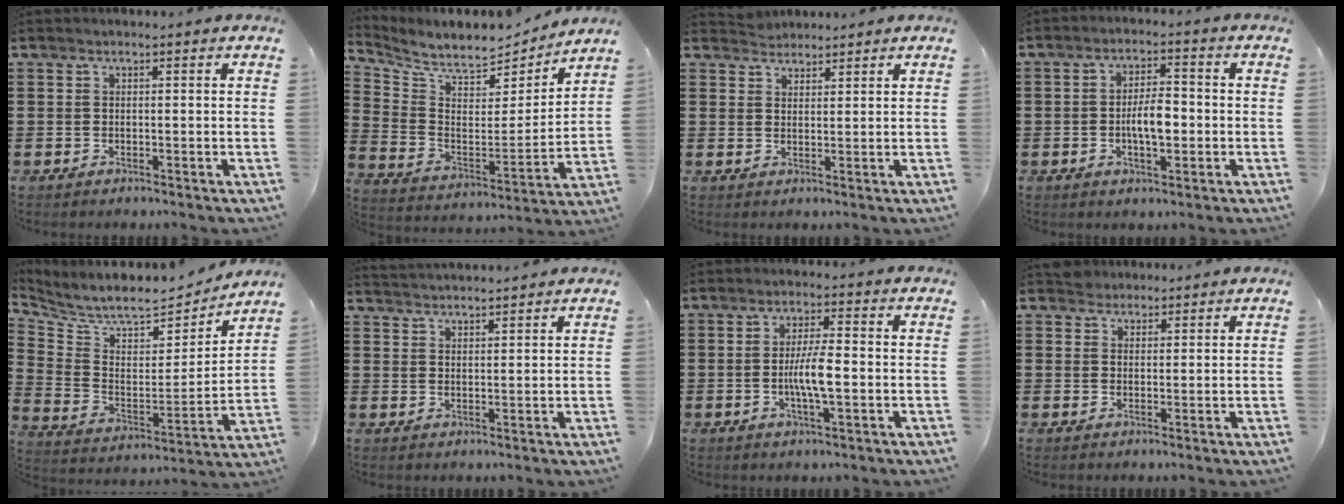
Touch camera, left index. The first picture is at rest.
{"total": 7.5, "force": [7.0, 1.5, 2.1], "torque": [-0.071, -0.057, 0.116]}
{"total": 2.1, "force": [2.0, 0.3, -0.4], "torque": [0.002, 0.004, 0.041]}
{"total": 5.4, "force": [-0.8, 2.1, 4.9], "torque": [-0.087, 0.002, -0.021]}
{"total": 7.0, "force": [6.5, 1.2, 2.2], "torque": [-0.079, -0.051, 0.109]}
{"total": 2.2, "force": [2.2, -0.3, -0.2], "torque": [-0.002, -0.004, 0.043]}
{"total": 5.8, "force": [-1.0, 1.1, 5.6], "torque": [-0.110, 0.000, -0.024]}
{"total": 2.2, "force": [1.9, 1.0, 0.0], "torque": [-0.006, 0.007, 0.039]}